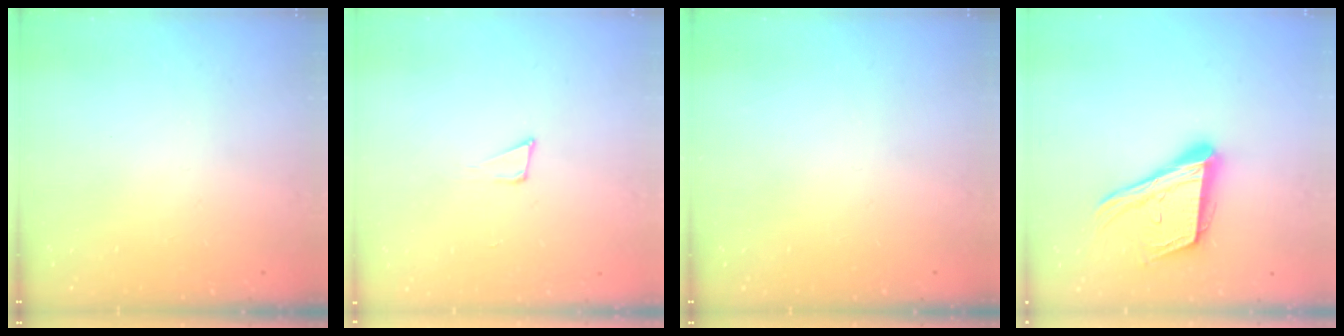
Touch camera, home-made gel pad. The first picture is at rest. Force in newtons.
{"total": 4.6, "press": 4.5, "slide": 0.8}
{"total": 0.0}
{"total": 17.9, "press": 17.3, "slide": 4.5}